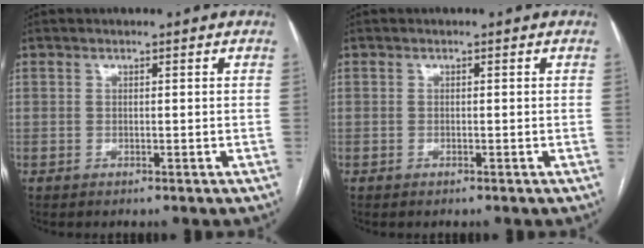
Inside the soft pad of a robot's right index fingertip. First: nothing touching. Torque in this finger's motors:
{"motor_torque": [-0.01, 0.05, -0.04, 0.00]}